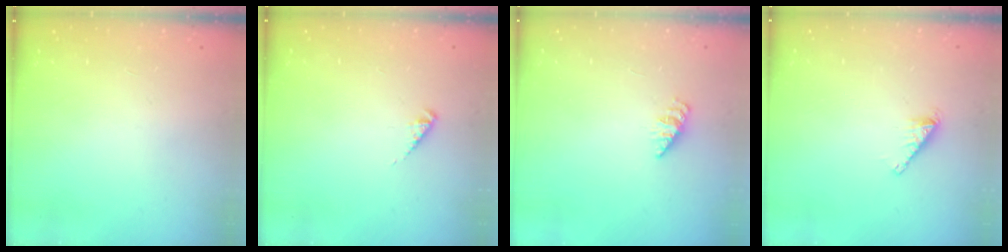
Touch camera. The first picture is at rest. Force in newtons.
{"total": 2.4, "press": 2.4, "slide": 0.3}
{"total": 2.2, "press": 2.2, "slide": 0.3}
{"total": 2.1, "press": 2.0, "slide": 0.3}